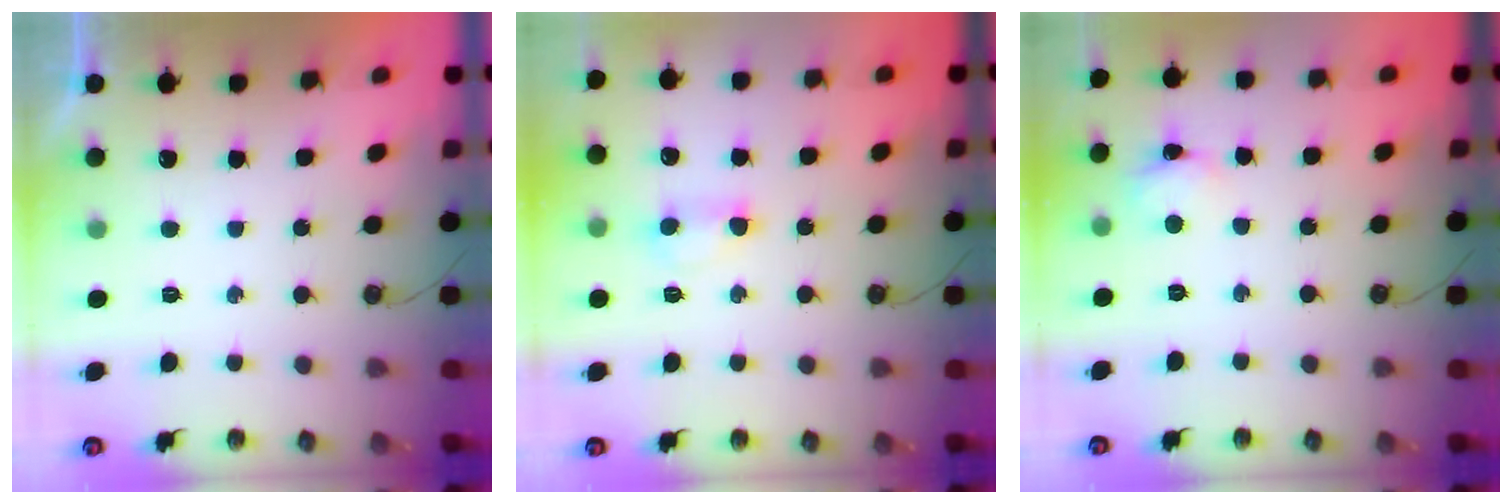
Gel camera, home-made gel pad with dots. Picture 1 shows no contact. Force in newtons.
{"total": 6.6, "press": 6.5, "slide": 1.0}
{"total": 3.1, "press": 3.1, "slide": 0.1}